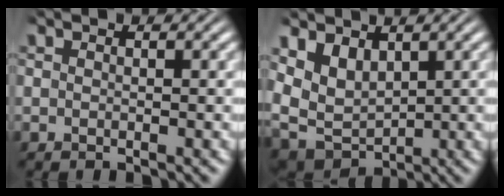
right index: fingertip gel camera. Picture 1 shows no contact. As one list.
[{"total": 7.5, "force": [1.1, 6.2, 4.1], "torque": [-0.100, -0.024, 0.024]}]